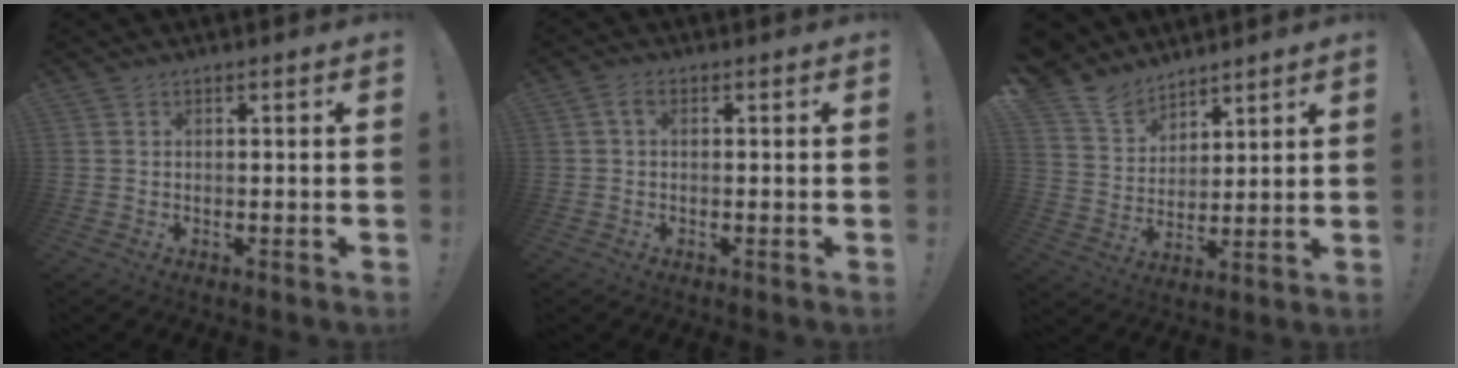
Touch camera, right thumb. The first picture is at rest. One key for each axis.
{"total": 2.1, "fx": 0.3, "fy": 1.2, "fz": 1.7, "tx": -0.030, "ty": 0.005, "tz": 0.005}
{"total": 11.6, "fx": 9.3, "fy": 6.5, "fz": 2.6, "tx": -0.068, "ty": -0.066, "tz": 0.184}